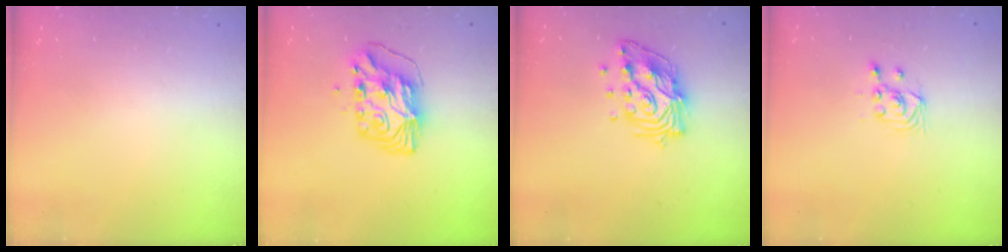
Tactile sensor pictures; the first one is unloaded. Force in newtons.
{"total": 8.6, "press": 8.5, "slide": 1.1}
{"total": 13.3, "press": 13.2, "slide": 1.5}
{"total": 2.9, "press": 2.7, "slide": 1.0}